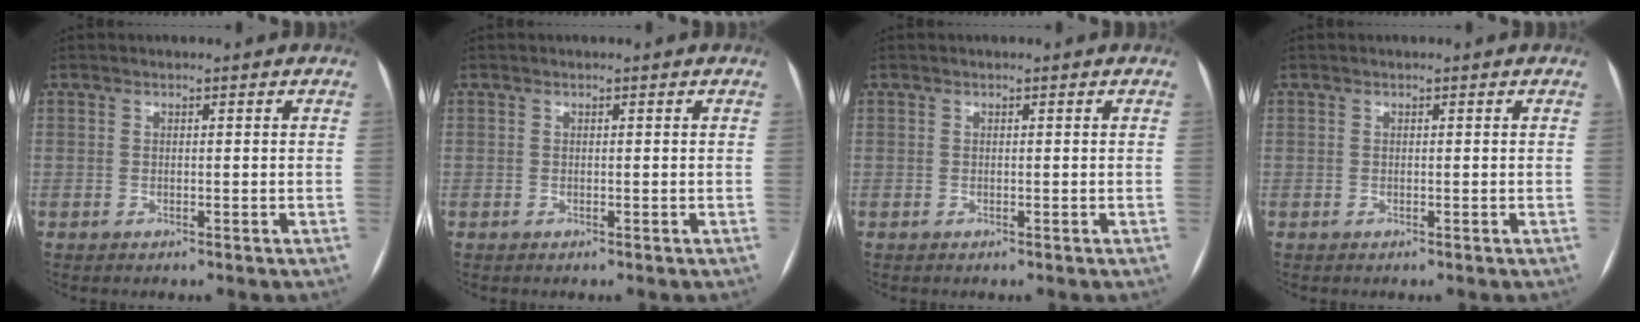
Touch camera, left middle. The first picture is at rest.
{"total": 0.0}
{"total": 0.0}
{"total": 0.0}